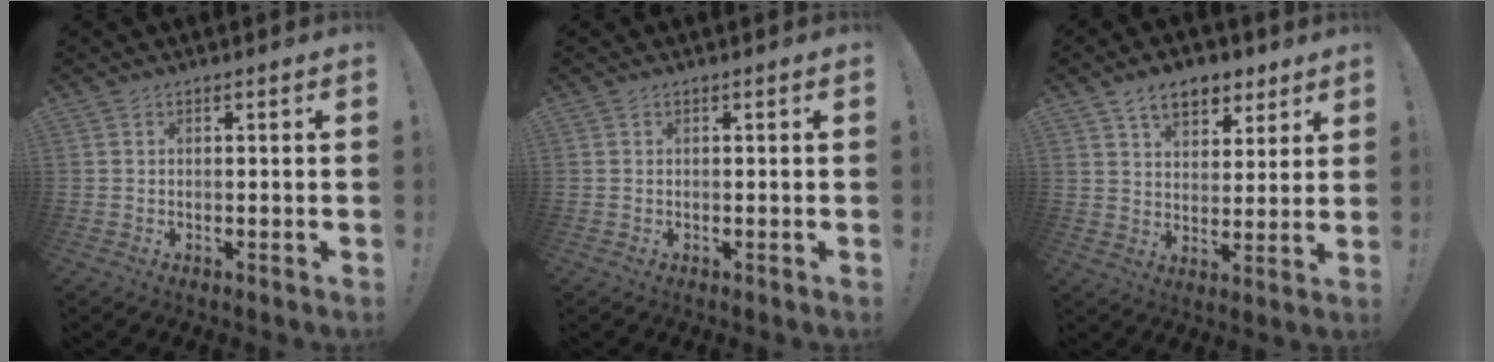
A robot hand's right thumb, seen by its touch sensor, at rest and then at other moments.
{"total": 0.0}
{"total": 10.3, "force": [6.2, 6.4, 5.2], "torque": [-0.076, -0.024, 0.116]}